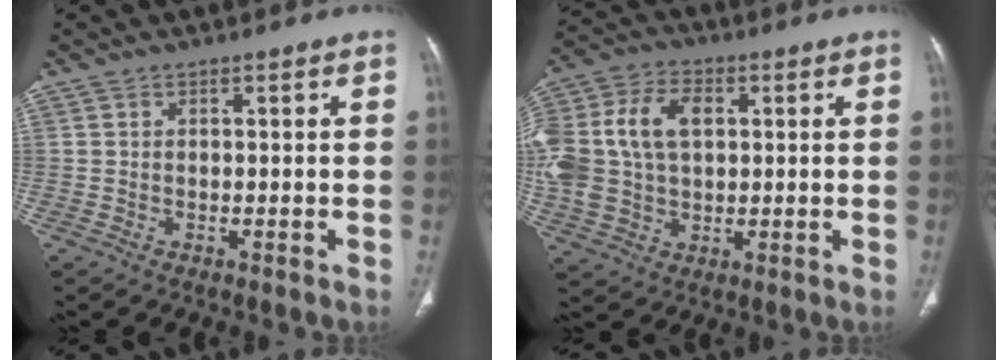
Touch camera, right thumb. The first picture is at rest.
{"total": 21.7, "force": [3.5, 15.2, 15.1], "torque": [-0.361, 0.032, 0.074]}